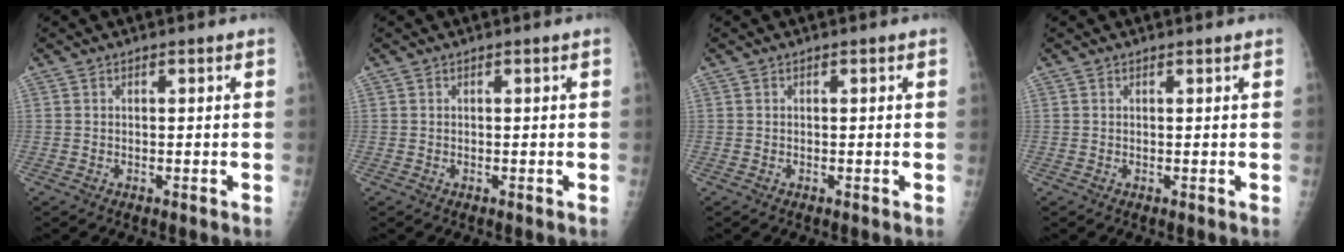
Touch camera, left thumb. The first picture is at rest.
{"total": 0.0}
{"total": 0.0}
{"total": 0.5, "force": [0.5, 0.1, 0.1], "torque": [-0.006, -0.002, 0.007]}